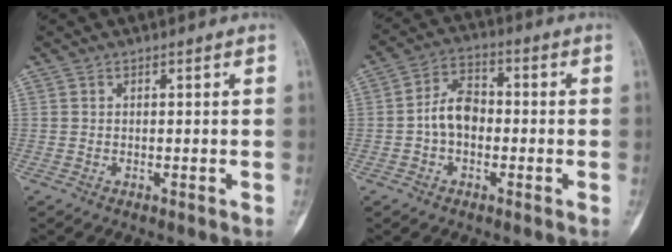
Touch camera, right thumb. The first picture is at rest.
{"total": 7.1, "force": [-1.0, 4.9, 5.1], "torque": [-0.077, 0.027, -0.029]}